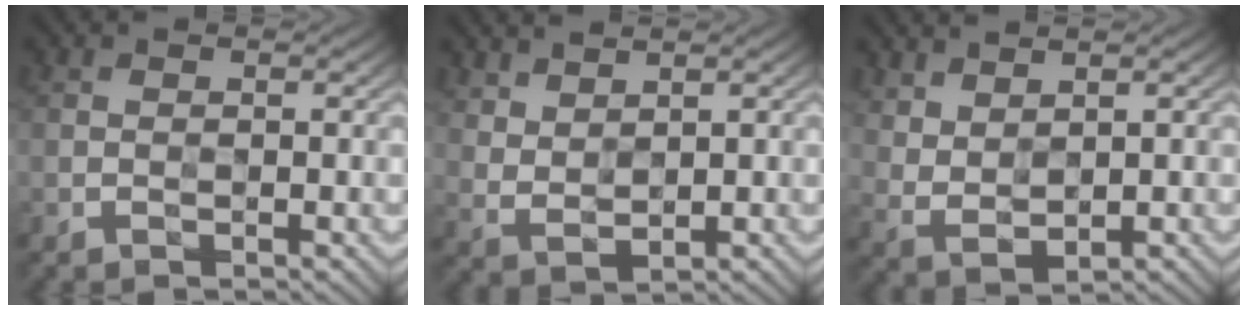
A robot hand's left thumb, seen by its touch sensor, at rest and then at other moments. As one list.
[{"total": 3.8, "force": [3.1, 1.3, 1.8], "torque": [-0.040, -0.007, 0.075]}, {"total": 4.0, "force": [3.2, 1.3, 2.1], "torque": [-0.053, -0.007, 0.073]}]